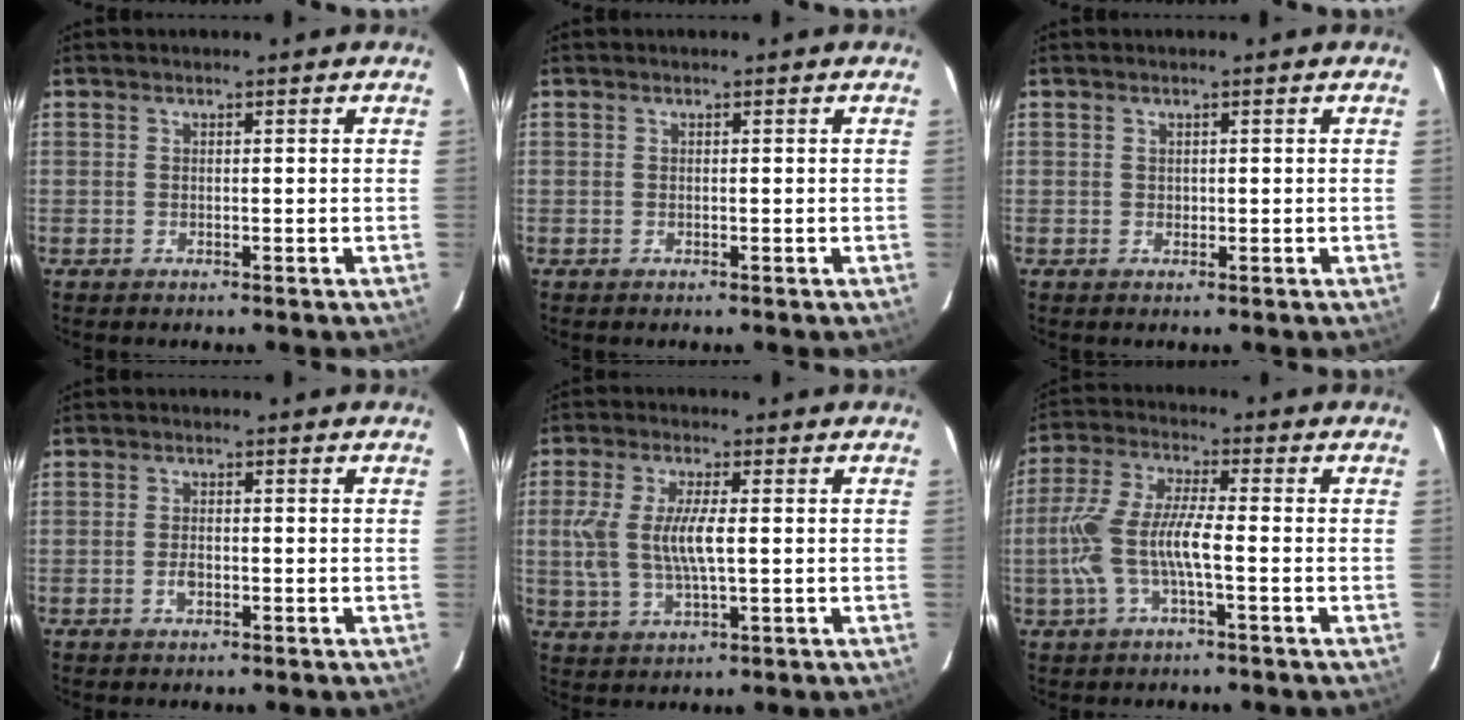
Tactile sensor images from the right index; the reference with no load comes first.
{"total": 0.0}
{"total": 0.6, "force": [0.2, 0.5, 0.1], "torque": [0.003, 0.004, 0.004]}
{"total": 2.0, "force": [-0.8, 1.1, 1.5], "torque": [-0.031, 0.001, -0.014]}
{"total": 9.3, "force": [0.3, 3.1, 8.7], "torque": [-0.181, -0.001, 0.009]}
{"total": 10.4, "force": [-2.5, 2.3, 9.8], "torque": [-0.217, 0.002, -0.044]}